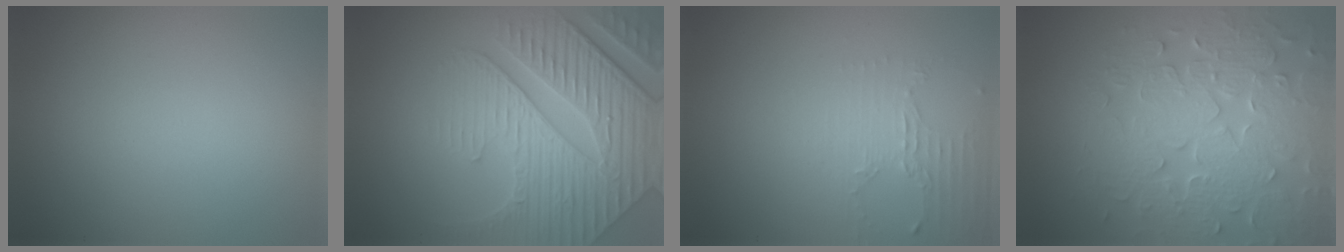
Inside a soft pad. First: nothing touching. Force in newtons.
{"total": 8.3, "press": 6.2, "slide": 5.5}
{"total": 2.1, "press": 1.5, "slide": 1.4}
{"total": 8.3, "press": 6.3, "slide": 5.5}